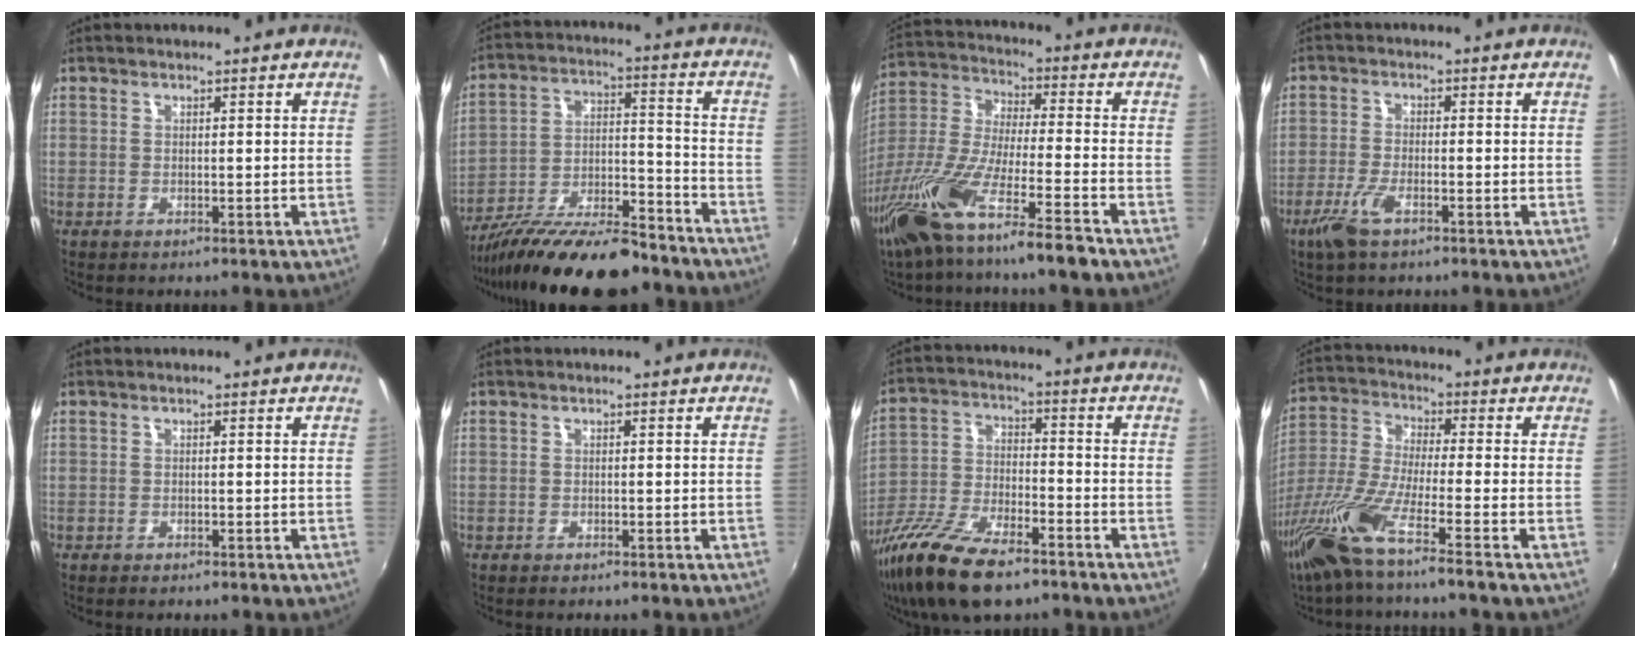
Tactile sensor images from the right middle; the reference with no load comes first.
{"total": 19.3, "force": [-15.6, 4.4, 10.4], "torque": [-0.188, -0.015, -0.250]}
{"total": 18.8, "force": [-12.6, 1.7, 13.8], "torque": [-0.283, -0.038, -0.239]}
{"total": 5.5, "force": [-3.3, 1.7, 4.1], "torque": [-0.101, -0.011, -0.064]}
{"total": 1.1, "force": [-0.9, 0.4, 0.4], "torque": [-0.011, -0.003, -0.014]}
{"total": 0.8, "force": [-0.7, 0.2, 0.3], "torque": [-0.009, -0.001, -0.011]}
{"total": 17.1, "force": [-11.8, 6.0, 10.7], "torque": [-0.228, -0.033, -0.217]}
{"total": 13.6, "force": [-8.7, 0.5, 10.4], "torque": [-0.221, -0.030, -0.173]}